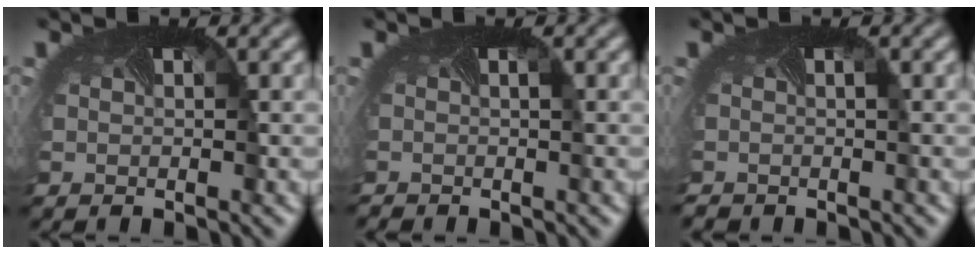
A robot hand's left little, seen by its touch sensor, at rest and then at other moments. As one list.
[{"total": 0.8, "force": [-0.7, -0.1, 0.4], "torque": [-0.005, -0.007, -0.011]}, {"total": 1.2, "force": [-1.1, 0.4, 0.5], "torque": [-0.003, -0.010, -0.017]}]